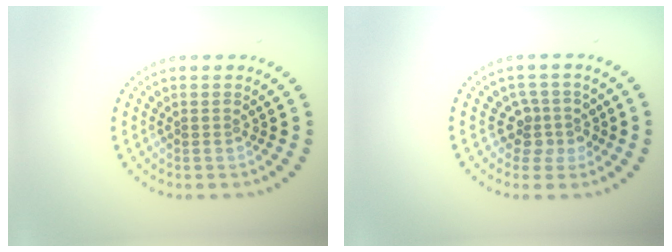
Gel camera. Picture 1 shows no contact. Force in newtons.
{"total": 2.7, "press": 2.0, "slide": 1.8}